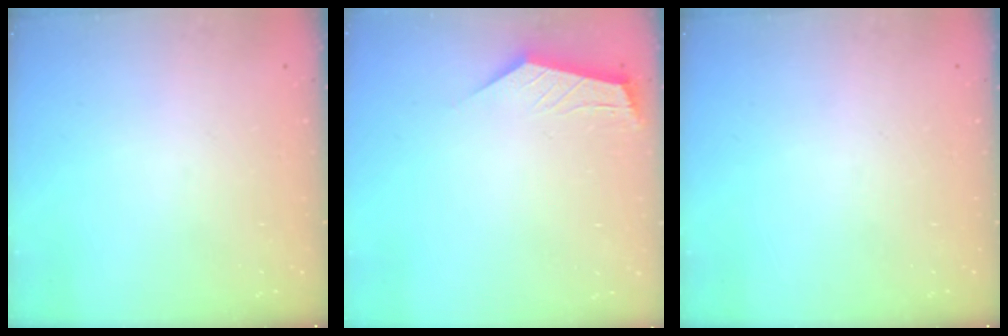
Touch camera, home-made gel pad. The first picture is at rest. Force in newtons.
{"total": 2.5, "press": 2.4, "slide": 0.3}
{"total": 0.0}